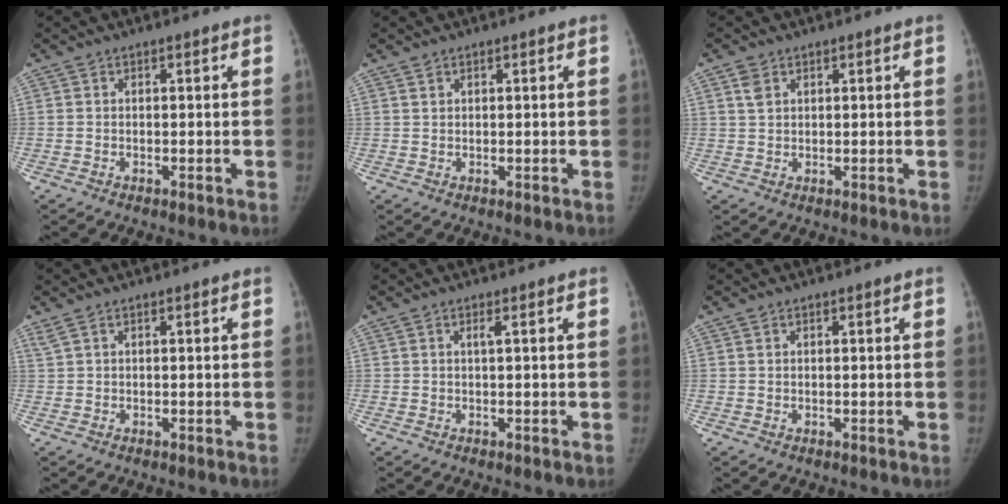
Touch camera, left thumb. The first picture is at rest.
{"total": 0.7, "force": [0.6, 0.3, 0.1], "torque": [0.005, -0.009, 0.009]}
{"total": 2.6, "force": [1.4, 1.8, 1.4], "torque": [-0.023, -0.002, 0.030]}
{"total": 0.9, "force": [0.6, 0.1, 0.6], "torque": [-0.018, 0.013, 0.019]}
{"total": 0.7, "force": [0.3, -0.1, 0.6], "torque": [-0.017, 0.003, 0.005]}
{"total": 0.0}